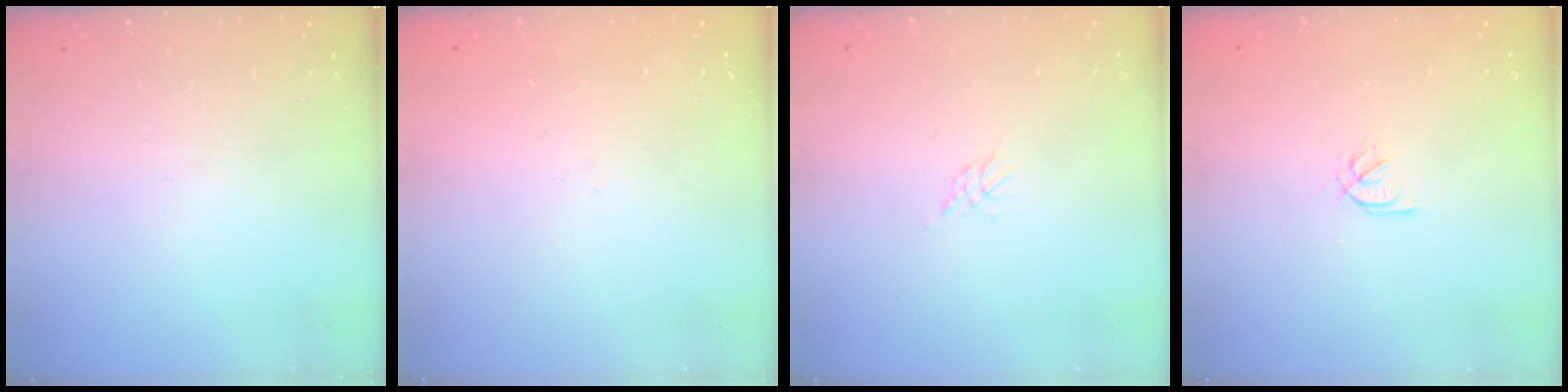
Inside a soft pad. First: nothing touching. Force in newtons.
{"total": 0.0}
{"total": 2.1, "press": 2.1, "slide": 0.5}
{"total": 2.1, "press": 2.0, "slide": 0.7}